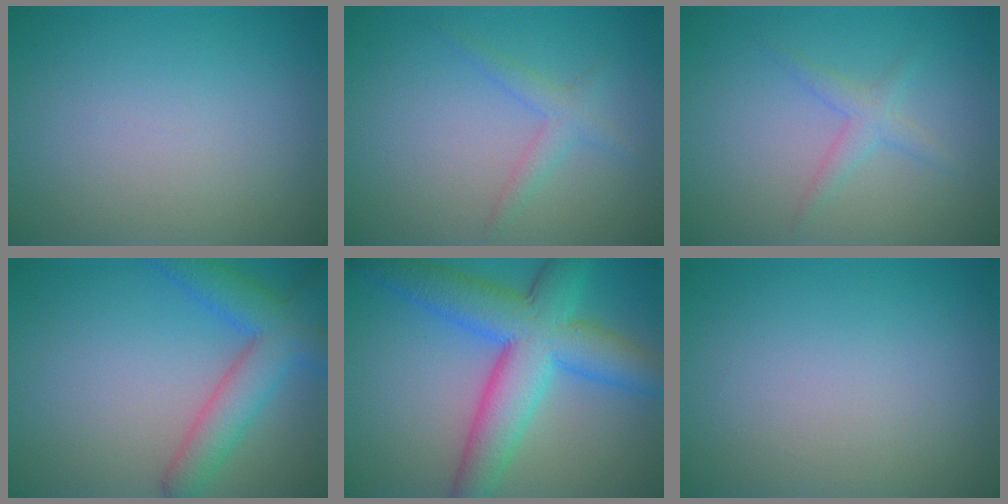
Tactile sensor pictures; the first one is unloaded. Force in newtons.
{"total": 1.8, "press": 1.8, "slide": 0.1}
{"total": 1.8, "press": 1.8, "slide": 0.1}
{"total": 5.5, "press": 5.5, "slide": 0.4}
{"total": 9.3, "press": 9.3, "slide": 0.3}
{"total": 0.0}